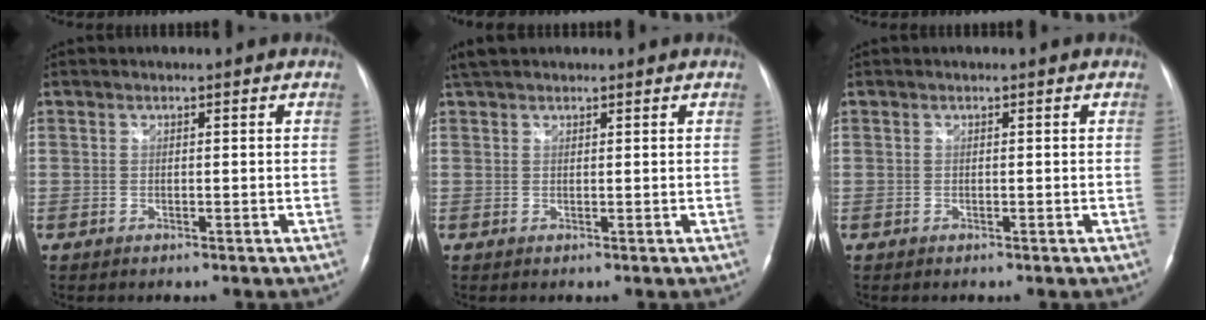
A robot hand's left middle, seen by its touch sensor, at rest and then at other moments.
{"total": 3.4, "force": [2.9, 1.4, 1.3], "torque": [-0.023, 0.023, 0.051]}
{"total": 0.0}